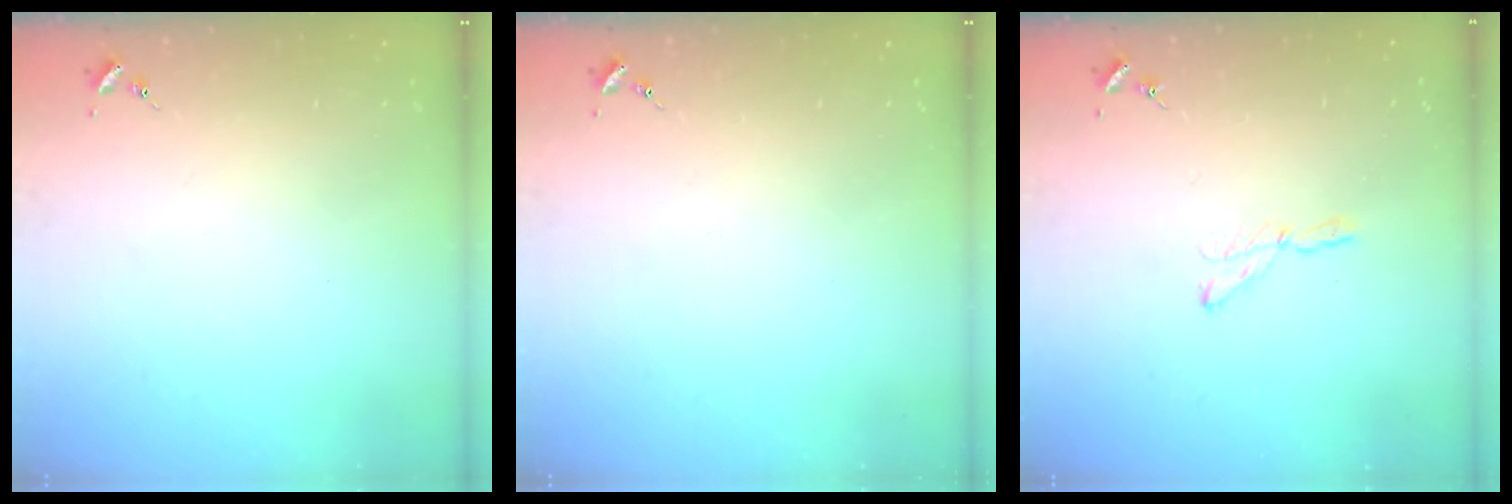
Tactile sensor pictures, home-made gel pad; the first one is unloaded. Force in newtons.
{"total": 0.0}
{"total": 4.0, "press": 3.9, "slide": 0.3}